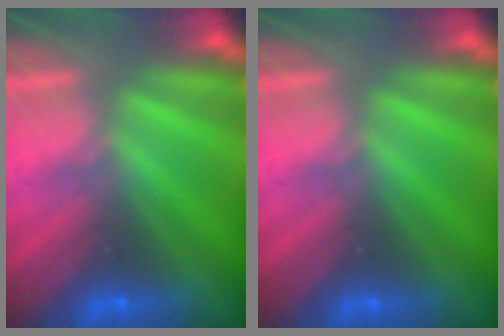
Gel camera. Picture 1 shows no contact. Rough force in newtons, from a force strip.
{"total": 0.0}